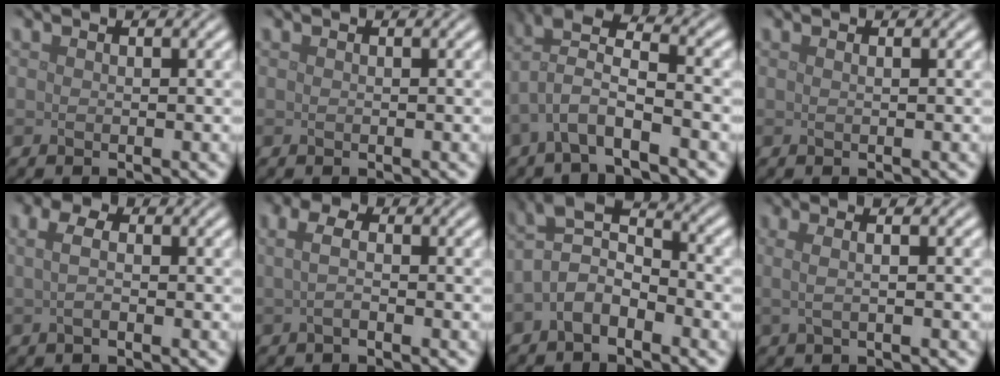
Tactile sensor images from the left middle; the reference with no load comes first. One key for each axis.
{"total": 0.0}
{"total": 4.9, "fx": -1.5, "fy": 1.7, "fz": 4.4, "tx": -0.087, "ty": 0.013, "tz": -0.034}
{"total": 0.6, "fx": 0.2, "fy": 0.2, "fz": 0.5, "tx": -0.003, "ty": 0.000, "tz": -0.002}
{"total": 2.2, "fx": 0.3, "fy": 1.2, "fz": 1.8, "tx": -0.035, "ty": 0.003, "tz": -0.004}
{"total": 1.7, "fx": 0.0, "fy": 0.7, "fz": 1.5, "tx": -0.034, "ty": 0.003, "tz": -0.005}
{"total": 4.3, "fx": -1.4, "fy": 2.2, "fz": 3.3, "tx": -0.067, "ty": 0.014, "tz": -0.035}
{"total": 3.0, "fx": 0.7, "fy": 1.2, "fz": 2.7, "tx": -0.039, "ty": 0.005, "tz": -0.009}